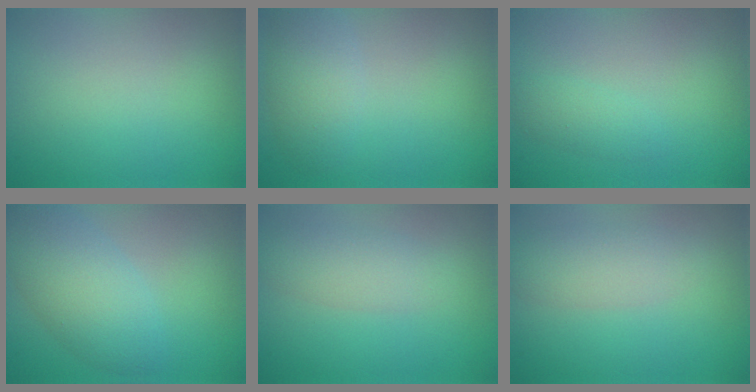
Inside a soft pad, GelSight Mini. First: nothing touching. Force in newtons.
{"total": 2.9, "press": 2.9, "slide": 0.1}
{"total": 1.3, "press": 1.3, "slide": 0.1}
{"total": 5.0, "press": 5.0, "slide": 0.1}
{"total": 2.7, "press": 2.7, "slide": 0.0}
{"total": 2.9, "press": 2.9, "slide": 0.1}